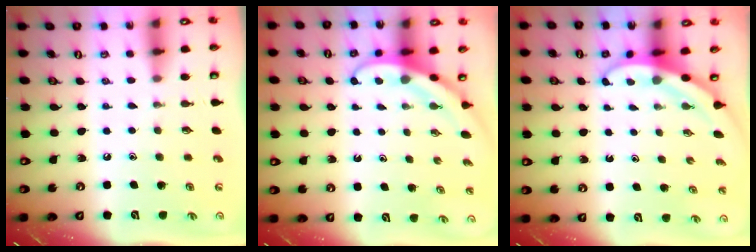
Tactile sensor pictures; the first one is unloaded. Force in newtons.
{"total": 3.7, "press": 3.7, "slide": 0.4}
{"total": 3.4, "press": 3.4, "slide": 0.1}